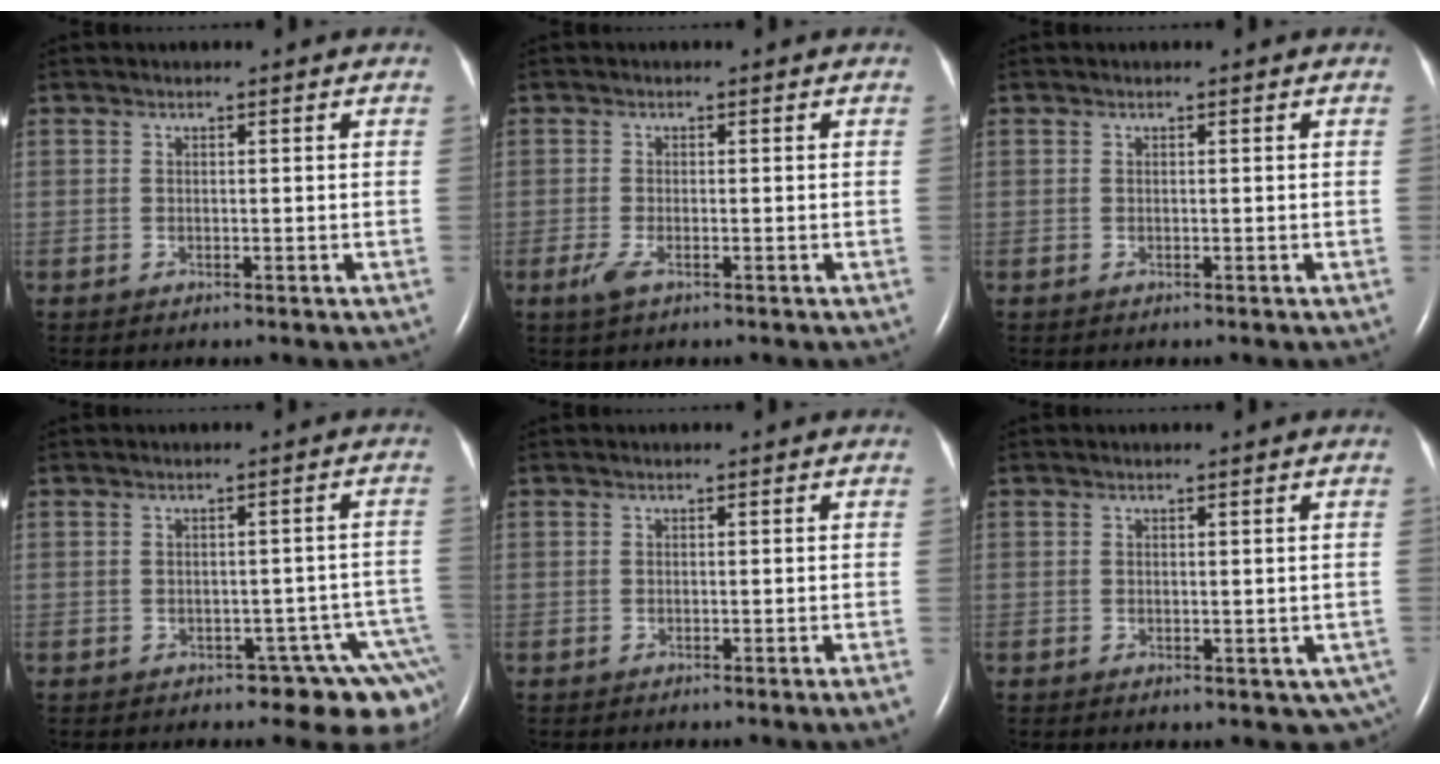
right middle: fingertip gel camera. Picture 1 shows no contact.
{"total": 2.0, "force": [-1.1, 0.5, 1.7], "torque": [-0.046, -0.005, -0.025]}
{"total": 0.0}
{"total": 8.0, "force": [-6.0, 3.5, 3.9], "torque": [-0.017, 0.019, -0.066]}
{"total": 1.2, "force": [-0.8, -0.5, 0.8], "torque": [-0.009, 0.004, -0.011]}
{"total": 4.4, "force": [-1.8, 2.4, 3.2], "torque": [-0.019, -0.007, -0.021]}